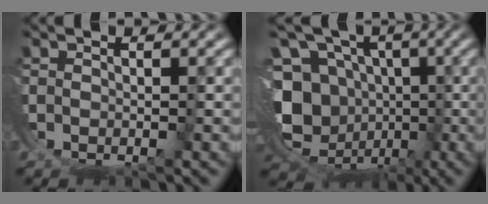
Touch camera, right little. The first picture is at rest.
{"total": 15.4, "force": [0.3, 13.3, 7.7], "torque": [-0.161, -0.041, 0.007]}